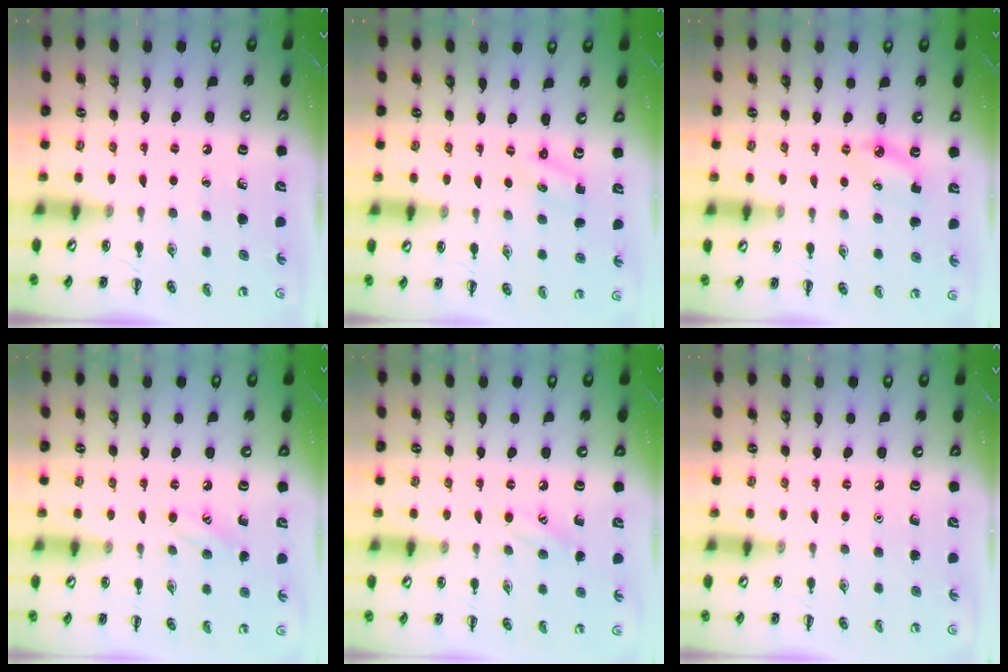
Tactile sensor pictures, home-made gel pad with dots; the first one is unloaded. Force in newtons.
{"total": 0.8, "press": 0.8, "slide": 0.3}
{"total": 4.3, "press": 4.1, "slide": 1.4}
{"total": 6.5, "press": 6.3, "slide": 1.8}
{"total": 6.5, "press": 6.3, "slide": 1.8}
{"total": 1.5, "press": 1.5, "slide": 0.1}